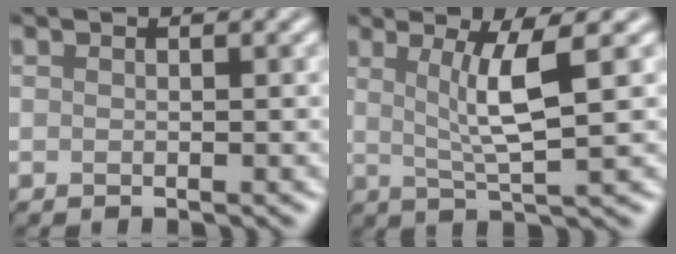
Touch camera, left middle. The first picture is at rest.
{"total": 4.9, "force": [1.3, 0.8, 4.7], "torque": [-0.082, 0.000, 0.028]}